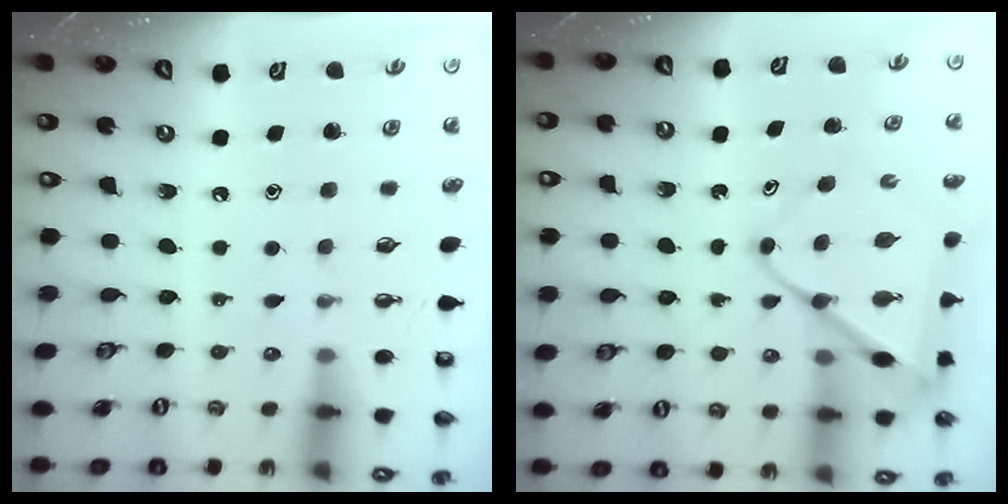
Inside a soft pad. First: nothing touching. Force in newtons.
{"total": 11.3, "press": 11.3, "slide": 1.0}